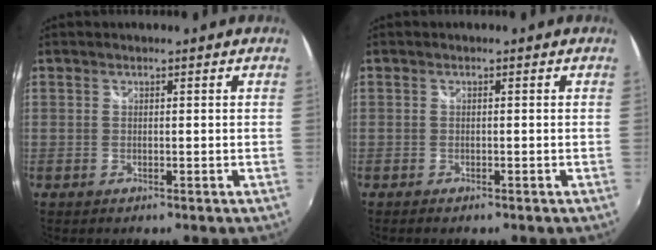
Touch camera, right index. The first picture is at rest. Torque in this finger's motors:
{"motor_torque": [-0.02, -0.01, 0.02, 0.00]}